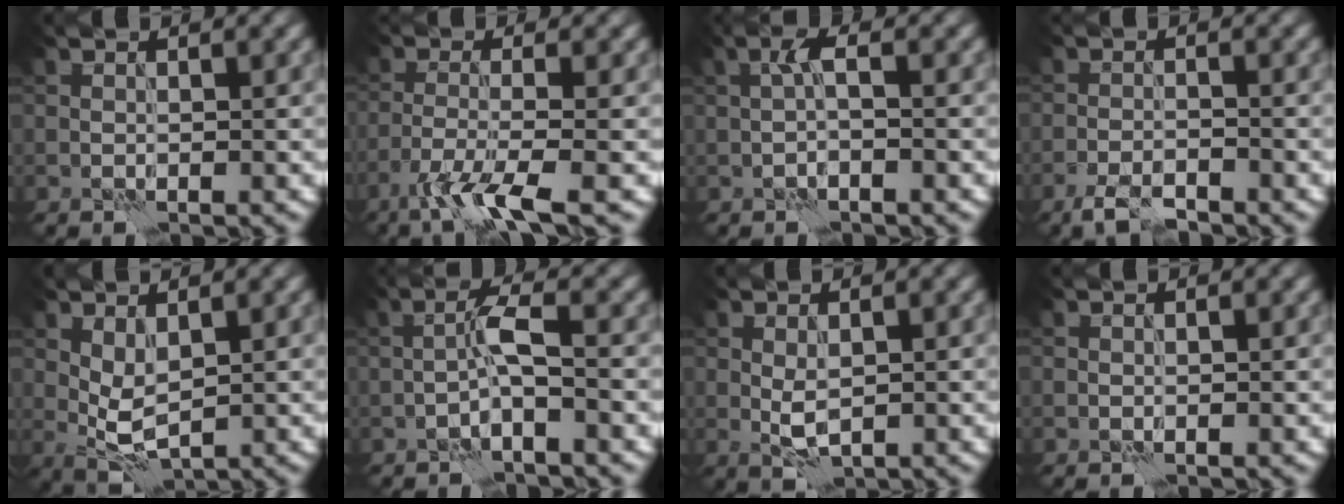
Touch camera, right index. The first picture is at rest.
{"total": 4.9, "force": [-3.0, 0.8, 3.8], "torque": [-0.069, -0.003, -0.068]}
{"total": 1.6, "force": [-0.2, 0.3, 1.5], "torque": [-0.030, 0.006, -0.006]}
{"total": 2.9, "force": [-2.4, 0.7, 1.6], "torque": [-0.033, -0.002, -0.050]}
{"total": 3.0, "force": [0.9, 1.3, 2.5], "torque": [-0.056, -0.003, 0.021]}
{"total": 2.7, "force": [-1.0, 0.3, 2.5], "torque": [-0.046, 0.014, -0.024]}
{"total": 2.1, "force": [0.1, 1.1, 1.8], "torque": [-0.040, -0.002, 0.006]}
{"total": 0.0}